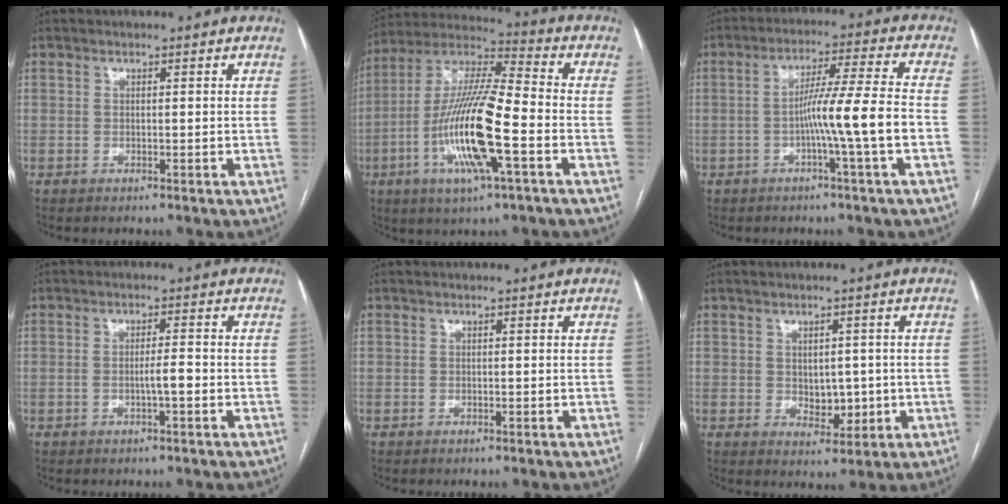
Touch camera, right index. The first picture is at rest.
{"total": 17.3, "force": [-4.9, 2.0, 16.5], "torque": [-0.333, -0.006, -0.091]}
{"total": 9.3, "force": [-2.5, -1.5, 8.9], "torque": [-0.150, 0.008, -0.042]}
{"total": 2.5, "force": [-0.8, 0.0, 2.4], "torque": [-0.039, 0.001, -0.015]}
{"total": 0.0}
{"total": 4.3, "force": [-0.2, 2.9, 3.2], "torque": [-0.038, 0.000, 0.008]}